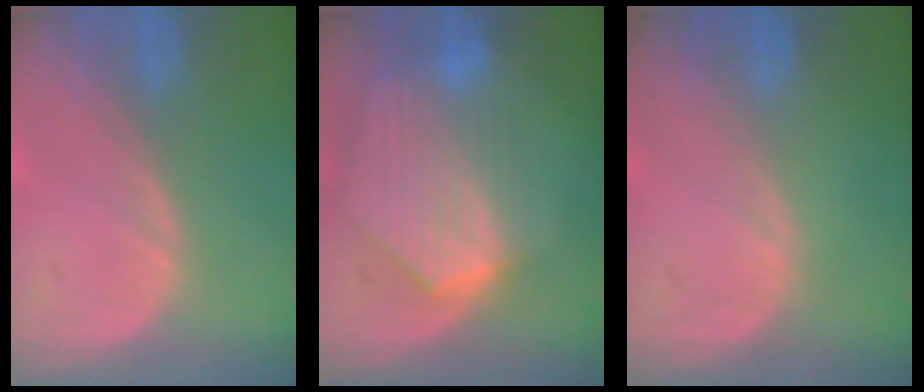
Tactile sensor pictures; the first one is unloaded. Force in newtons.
{"total": 9.2, "press": 8.1, "slide": 4.4}
{"total": 0.0}